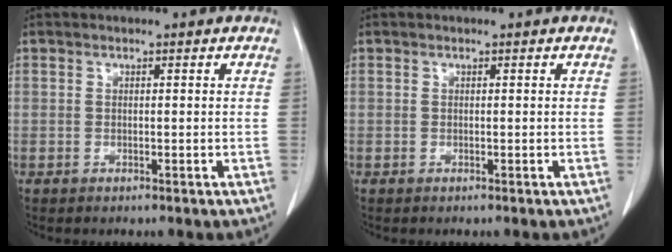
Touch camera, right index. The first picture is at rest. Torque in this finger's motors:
{"motor_torque": [0.00, 0.00, 0.00, 0.00]}